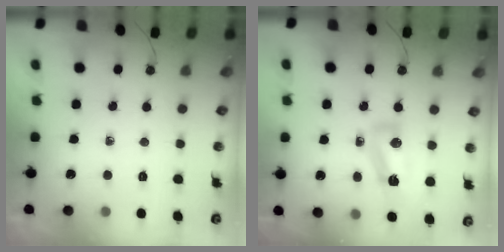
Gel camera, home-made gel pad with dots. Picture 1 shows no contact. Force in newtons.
{"total": 8.5, "press": 8.5, "slide": 0.7}